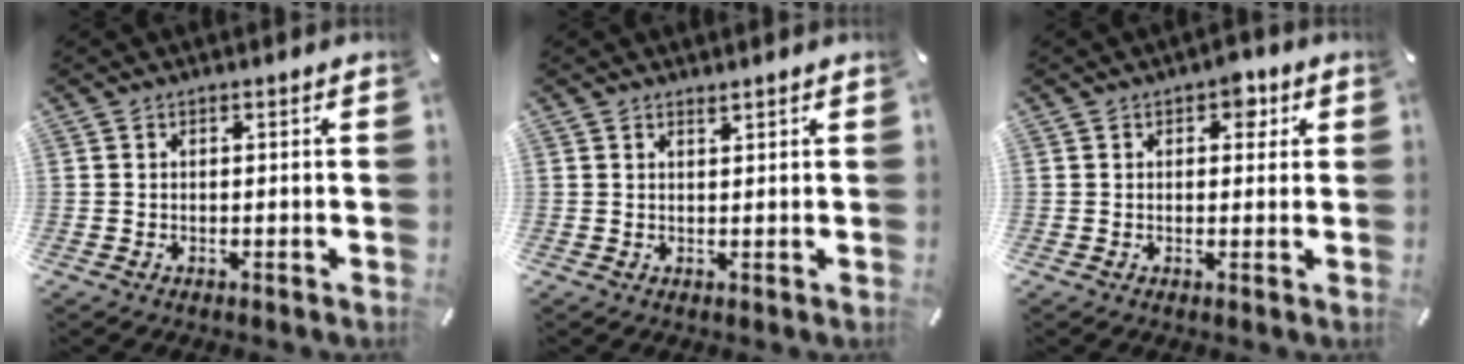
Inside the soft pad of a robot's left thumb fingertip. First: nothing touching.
{"total": 1.1, "force": [1.0, 0.3, 0.3], "torque": [-0.007, -0.002, 0.019]}
{"total": 4.3, "force": [1.7, 2.8, 2.8], "torque": [-0.022, -0.005, 0.020]}